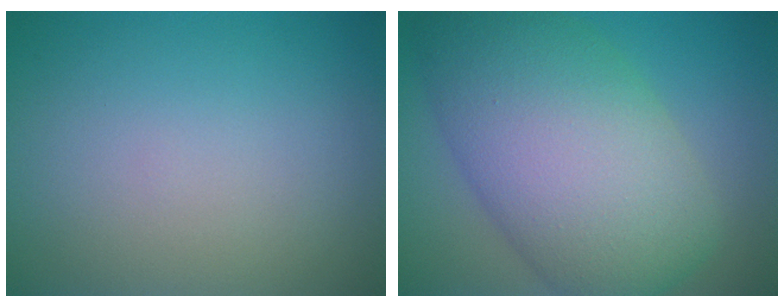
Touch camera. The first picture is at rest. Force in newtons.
{"total": 12.1, "press": 12.1, "slide": 0.4}